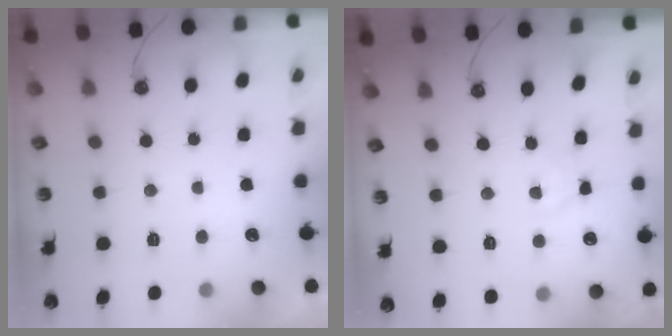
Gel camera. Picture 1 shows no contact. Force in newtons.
{"total": 3.1, "press": 3.0, "slide": 0.3}